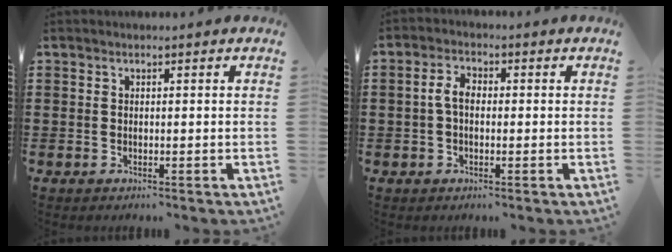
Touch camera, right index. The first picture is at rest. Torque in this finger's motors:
{"motor_torque": [0.48, -0.39, 0.25, 0.09]}